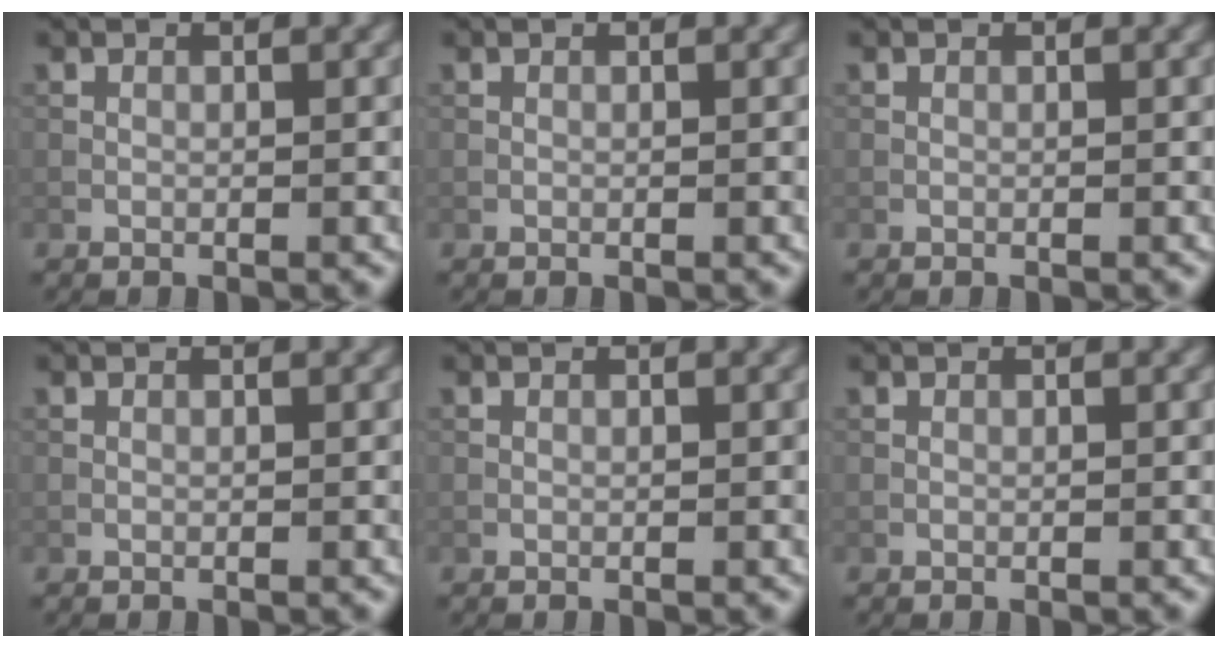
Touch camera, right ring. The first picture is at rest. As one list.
[{"total": 0.0}, {"total": 0.0}, {"total": 0.0}, {"total": 0.0}, {"total": 0.0}]